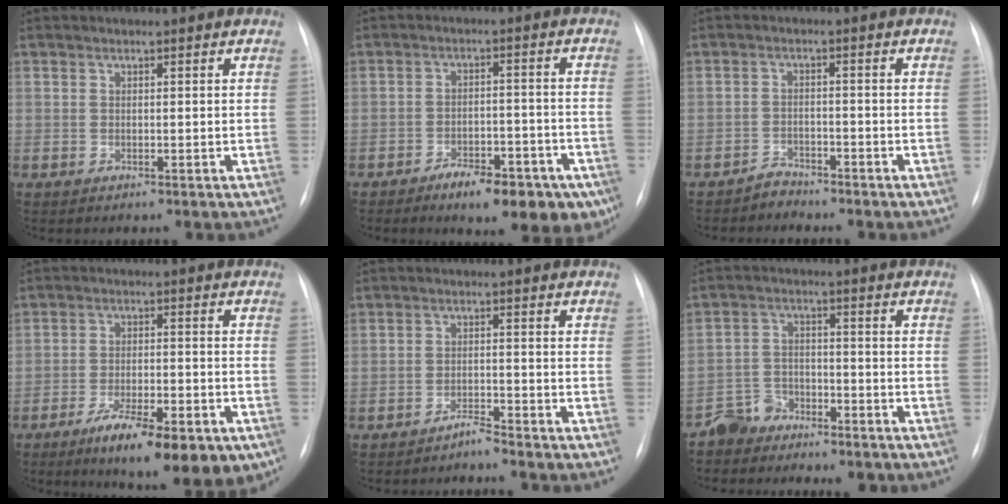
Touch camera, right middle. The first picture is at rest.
{"total": 11.4, "force": [-7.6, 4.3, 7.4], "torque": [-0.081, 0.014, -0.107]}
{"total": 2.4, "force": [-2.2, 0.5, -0.6], "torque": [0.013, -0.005, -0.038]}
{"total": 13.6, "force": [-7.9, 3.7, 10.4], "torque": [-0.131, -0.009, -0.117]}
{"total": 2.1, "force": [-2.0, -0.4, 0.1], "torque": [0.002, -0.007, -0.035]}
{"total": 5.0, "force": [-4.1, 2.8, -0.2], "torque": [0.009, 0.009, -0.077]}